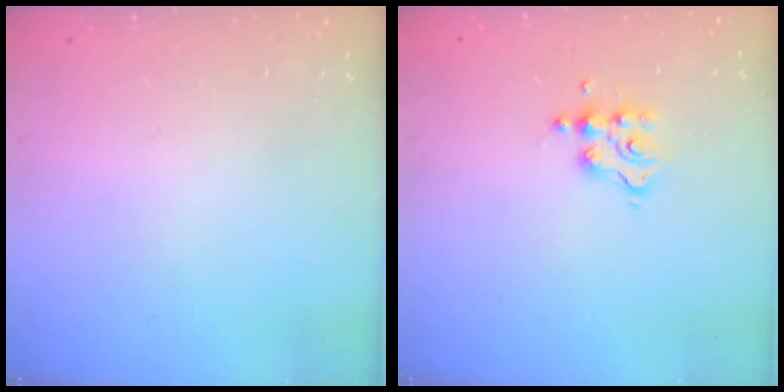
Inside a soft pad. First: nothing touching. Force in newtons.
{"total": 3.8, "press": 3.8, "slide": 0.2}